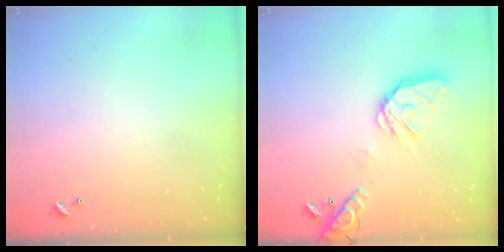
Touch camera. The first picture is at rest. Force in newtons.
{"total": 17.6, "press": 17.3, "slide": 2.8}